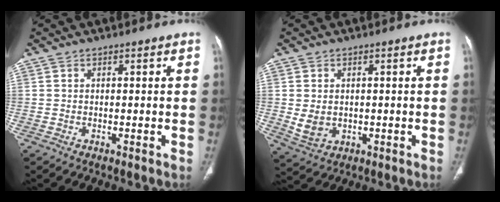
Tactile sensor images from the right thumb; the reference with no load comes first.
{"total": 5.0, "force": [0.0, 3.9, 3.1], "torque": [-0.051, -0.005, 0.016]}